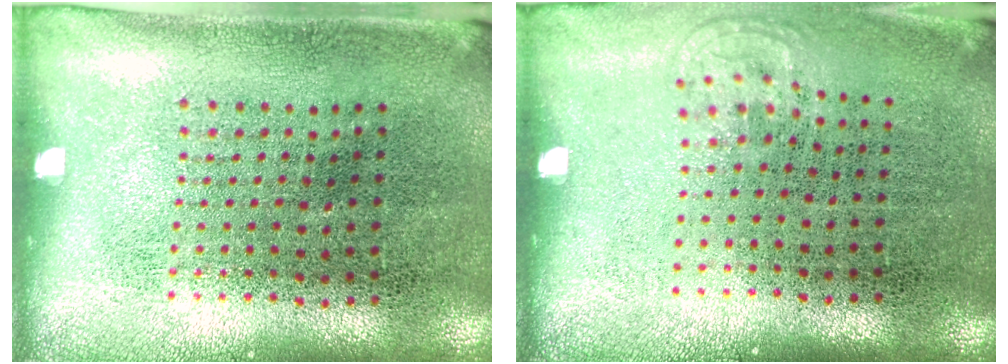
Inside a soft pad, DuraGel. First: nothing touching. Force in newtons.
{"total": 0.6, "press": 0.5, "slide": 0.4}